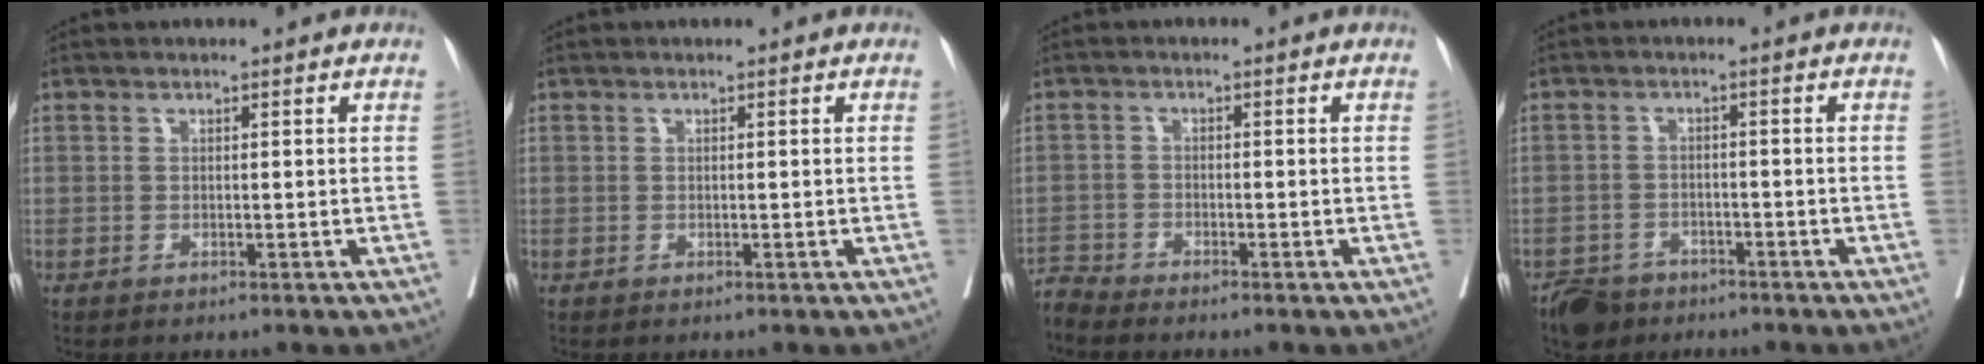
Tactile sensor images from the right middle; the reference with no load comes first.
{"total": 0.0}
{"total": 2.6, "force": [-2.5, -0.5, -0.5], "torque": [0.015, -0.015, -0.050]}
{"total": 4.7, "force": [-3.6, 2.8, 0.8], "torque": [-0.013, 0.003, -0.063]}